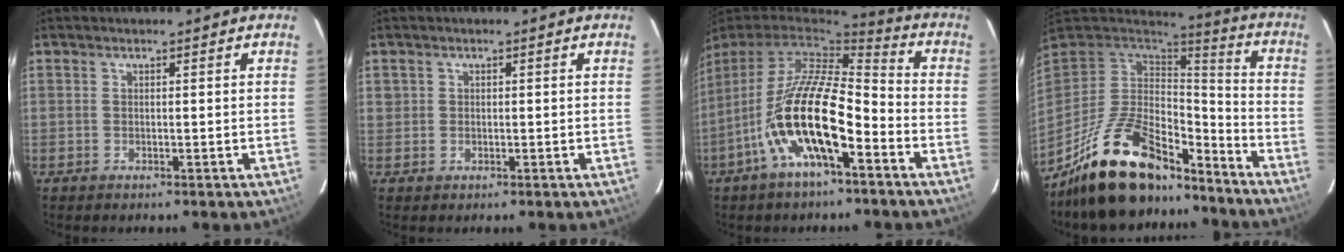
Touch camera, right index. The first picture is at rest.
{"total": 1.1, "force": [0.1, 1.1, 0.2], "torque": [0.000, 0.002, 0.000]}
{"total": 16.7, "force": [-7.3, 4.9, 14.2], "torque": [-0.266, -0.017, -0.141]}
{"total": 21.9, "force": [-16.0, 8.7, 12.1], "torque": [-0.238, -0.005, -0.257]}